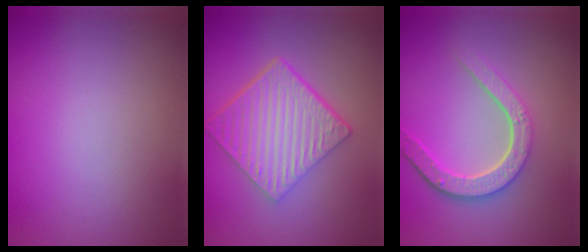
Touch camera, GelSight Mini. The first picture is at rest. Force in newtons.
{"total": 7.0, "press": 4.6, "slide": 5.2}
{"total": 4.7, "press": 3.7, "slide": 3.0}